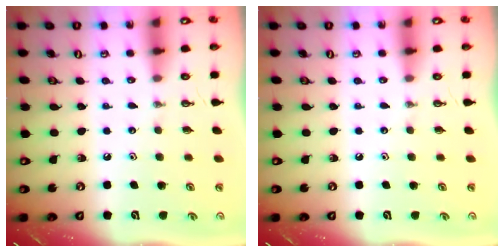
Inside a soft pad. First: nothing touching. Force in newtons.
{"total": 0.0}